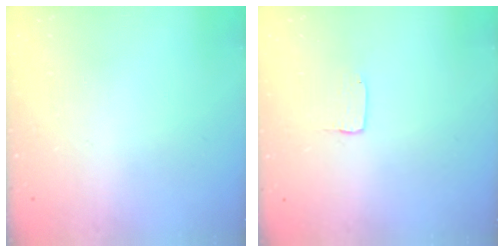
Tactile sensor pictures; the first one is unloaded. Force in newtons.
{"total": 1.3, "press": 1.2, "slide": 0.1}